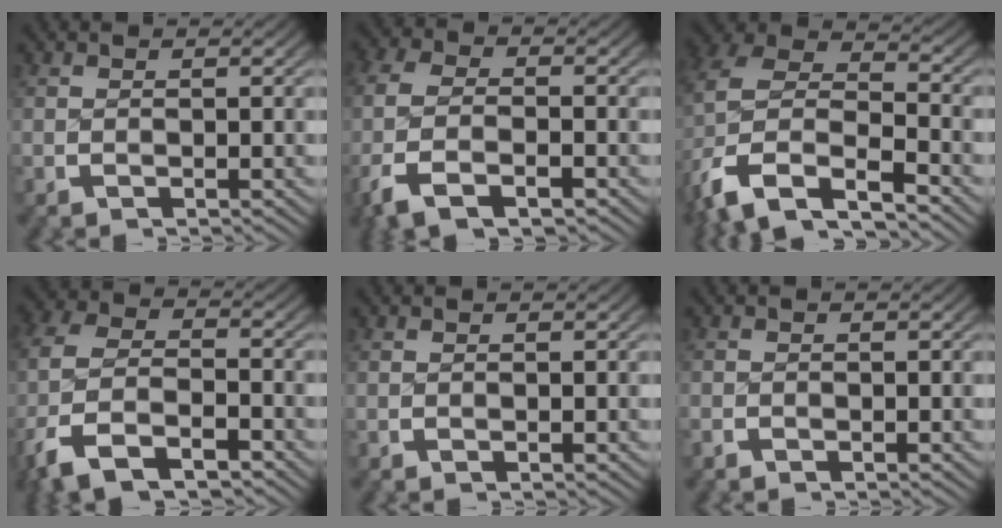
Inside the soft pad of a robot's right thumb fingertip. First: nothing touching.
{"total": 6.1, "force": [-2.1, 3.6, 4.5], "torque": [-0.102, -0.013, -0.031]}
{"total": 13.4, "force": [-3.0, 10.2, 8.2], "torque": [-0.204, -0.048, -0.041]}
{"total": 9.1, "force": [-3.1, 6.0, 6.1], "torque": [-0.142, -0.031, -0.044]}
{"total": 0.0}
{"total": 0.8, "force": [-0.7, 0.4, -0.1], "torque": [0.001, -0.004, -0.015]}